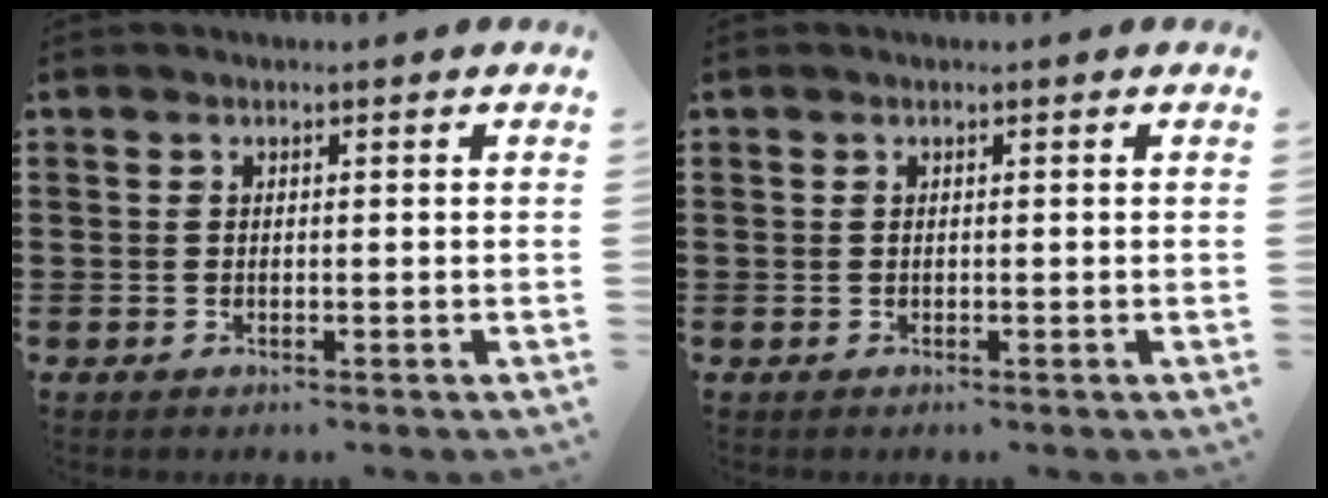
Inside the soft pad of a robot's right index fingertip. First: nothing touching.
{"total": 0.0}